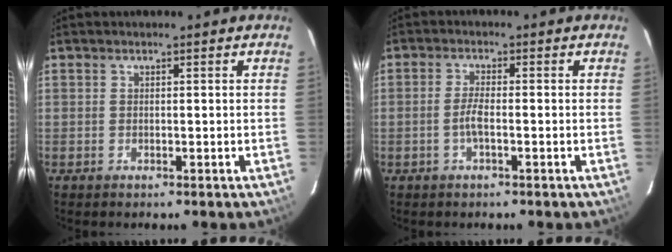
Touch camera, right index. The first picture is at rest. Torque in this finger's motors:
{"motor_torque": [-0.03, 0.01, -0.01, 0.00]}